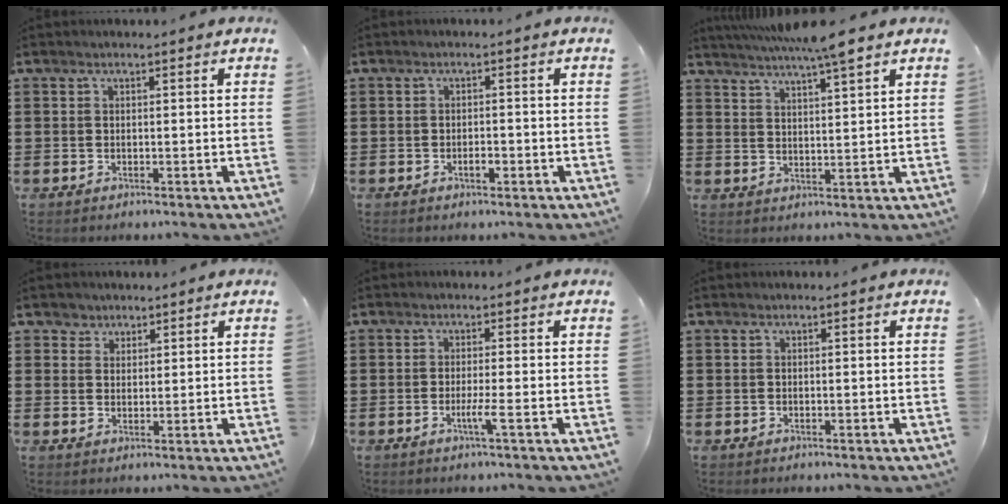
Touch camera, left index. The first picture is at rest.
{"total": 1.5, "force": [-0.5, 0.5, 1.3], "torque": [-0.026, 0.000, -0.009]}
{"total": 6.2, "force": [5.3, -0.3, 3.1], "torque": [-0.075, -0.012, 0.094]}
{"total": 2.6, "force": [1.8, 1.8, -0.3], "torque": [-0.006, 0.008, 0.034]}
{"total": 2.9, "force": [-1.1, -0.3, 2.7], "torque": [-0.044, -0.008, -0.022]}
{"total": 0.0}